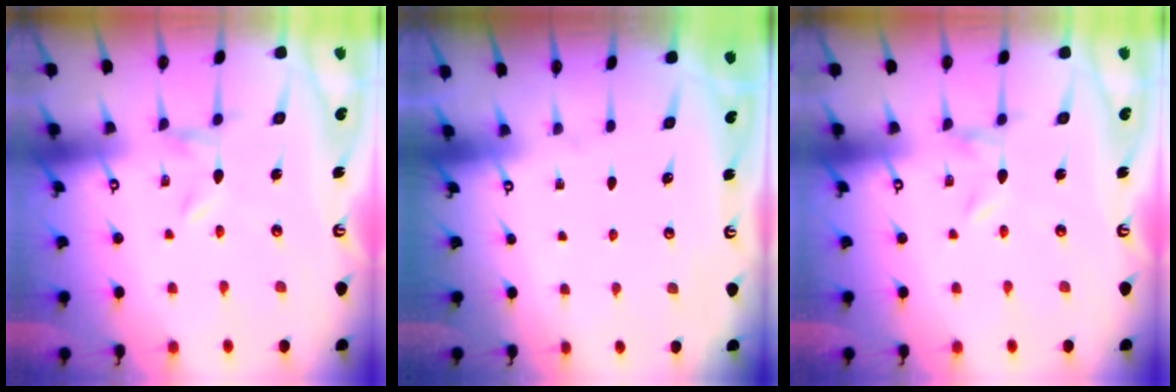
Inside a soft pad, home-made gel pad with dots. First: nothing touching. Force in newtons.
{"total": 0.0}
{"total": 0.0}